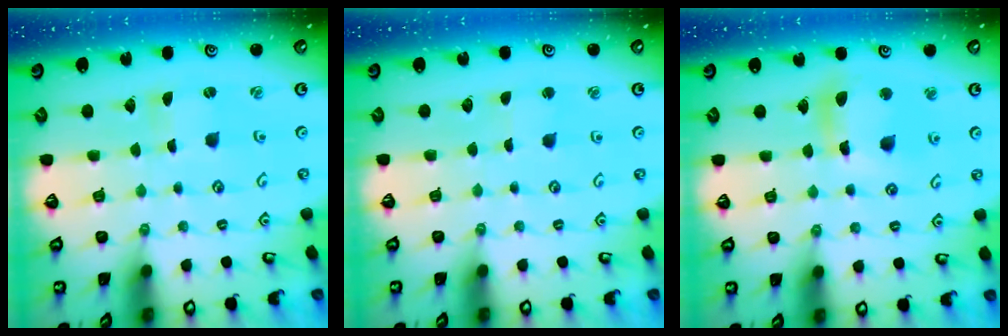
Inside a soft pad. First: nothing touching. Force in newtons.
{"total": 1.6, "press": 1.6, "slide": 0.3}
{"total": 10.9, "press": 10.9, "slide": 1.3}